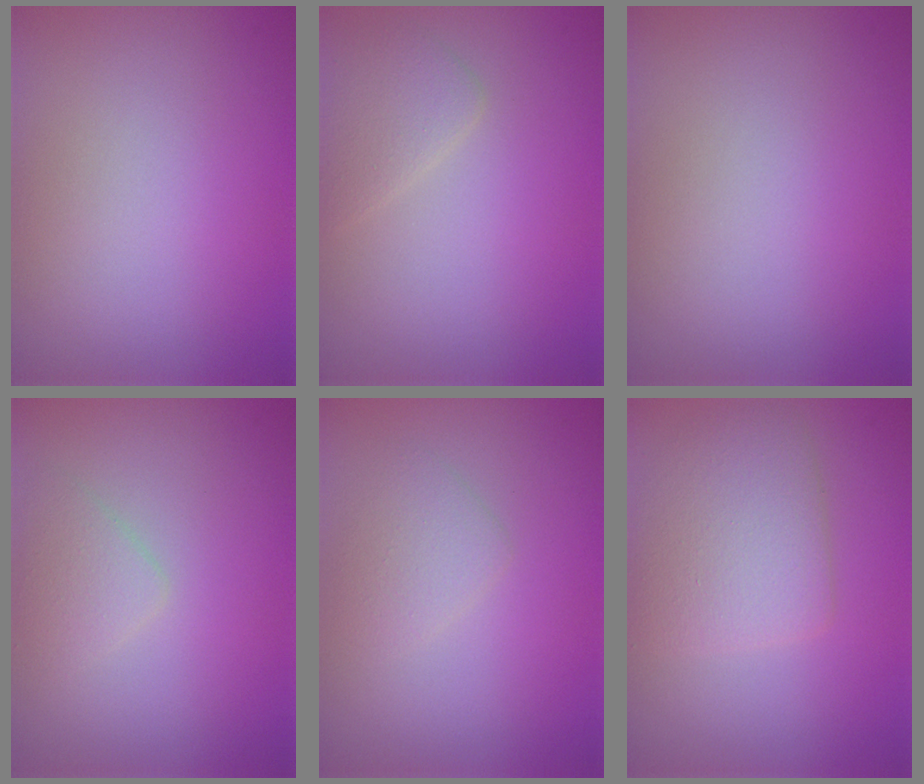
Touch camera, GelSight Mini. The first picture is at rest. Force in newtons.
{"total": 1.9, "press": 1.9, "slide": 0.0}
{"total": 0.0}
{"total": 1.7, "press": 1.7, "slide": 0.0}
{"total": 1.8, "press": 1.8, "slide": 0.1}
{"total": 4.3, "press": 4.3, "slide": 0.4}